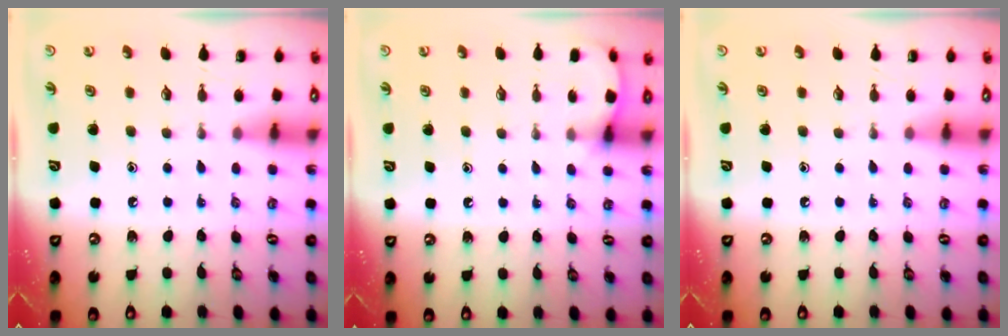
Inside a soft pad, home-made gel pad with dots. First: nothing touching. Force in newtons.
{"total": 3.6, "press": 3.6, "slide": 0.4}
{"total": 0.0}